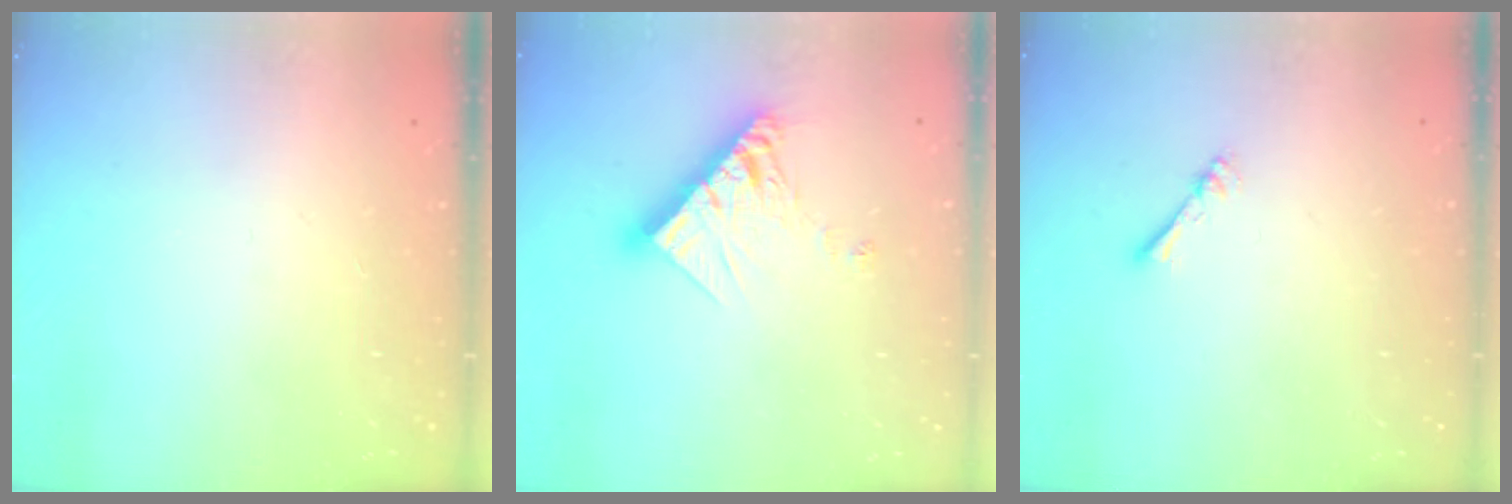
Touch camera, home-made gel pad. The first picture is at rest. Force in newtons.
{"total": 11.4, "press": 11.3, "slide": 1.2}
{"total": 1.7, "press": 1.7, "slide": 0.2}